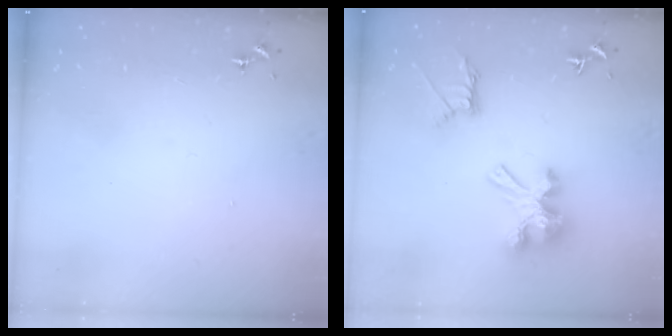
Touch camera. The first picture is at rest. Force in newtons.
{"total": 16.8, "press": 16.8, "slide": 1.0}